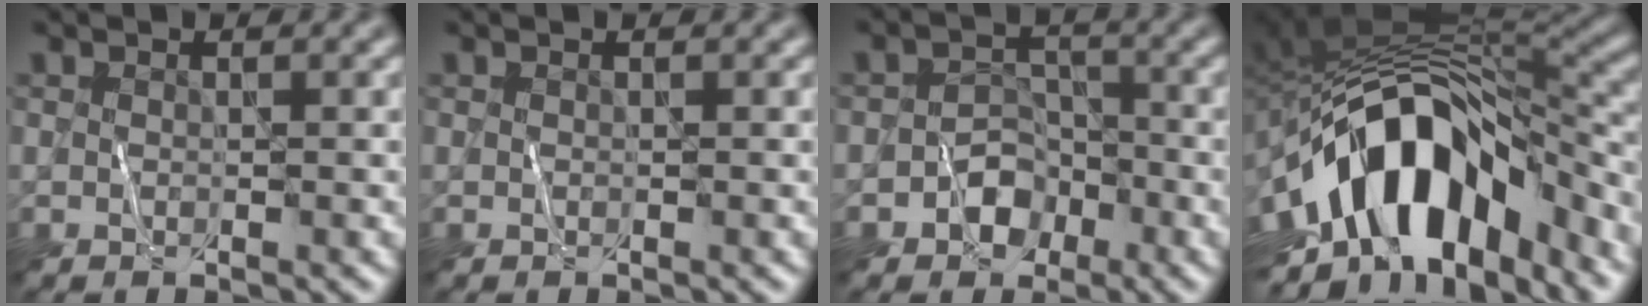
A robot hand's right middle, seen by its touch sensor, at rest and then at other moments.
{"total": 0.0}
{"total": 2.9, "force": [-1.7, 2.1, 1.1], "torque": [-0.007, 0.009, -0.028]}
{"total": 14.1, "force": [-5.8, 7.5, 10.4], "torque": [-0.167, 0.016, -0.102]}